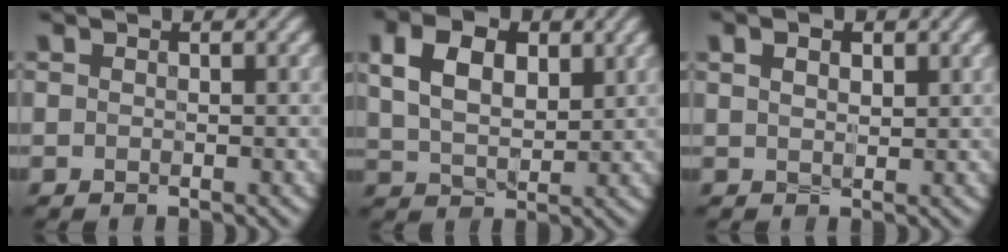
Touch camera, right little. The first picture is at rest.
{"total": 5.7, "force": [1.7, 3.4, 4.2], "torque": [-0.085, 0.004, 0.024]}
{"total": 2.0, "force": [0.8, 1.0, 1.5], "torque": [-0.027, 0.000, 0.015]}